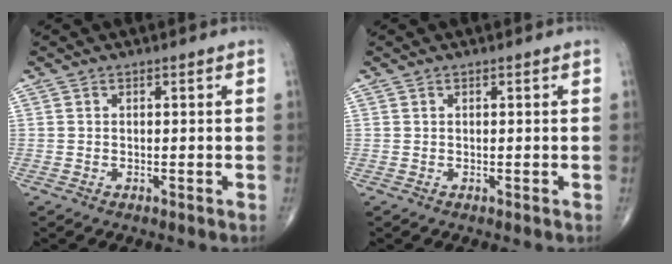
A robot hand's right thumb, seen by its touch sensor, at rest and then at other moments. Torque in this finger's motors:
{"motor_torque": [0.00, 0.00, 0.01, -0.01, 0.00]}